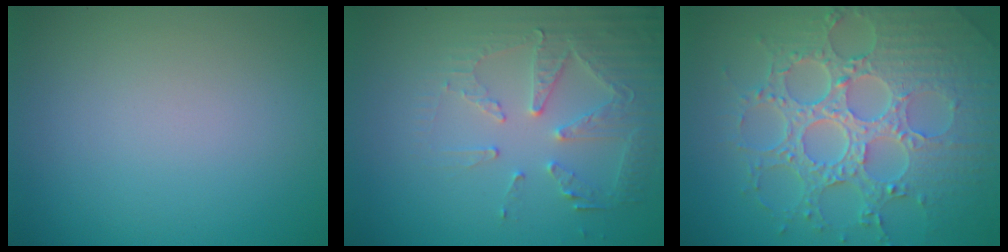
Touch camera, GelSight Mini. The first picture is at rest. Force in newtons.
{"total": 4.5, "press": 3.5, "slide": 2.9}
{"total": 8.5, "press": 6.2, "slide": 5.9}